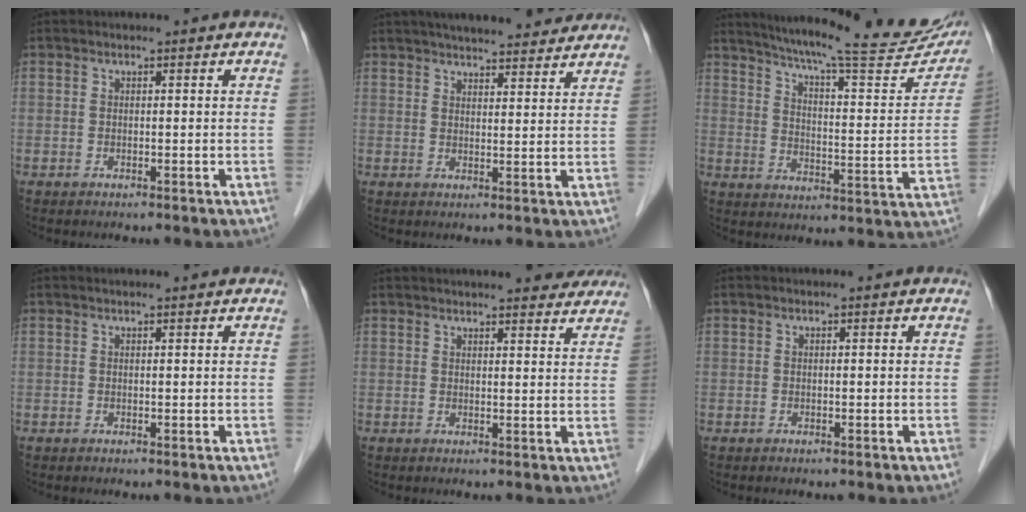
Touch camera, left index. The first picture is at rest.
{"total": 15.0, "force": [13.3, 2.7, 6.4], "torque": [-0.088, 0.028, 0.177]}
{"total": 25.7, "force": [22.3, 2.6, 12.4], "torque": [-0.186, -0.045, 0.284]}
{"total": 1.8, "force": [1.6, 0.1, 0.6], "torque": [-0.009, 0.016, 0.022]}
{"total": 13.5, "force": [12.2, 2.4, 5.3], "torque": [-0.058, 0.018, 0.144]}
{"total": 0.0}